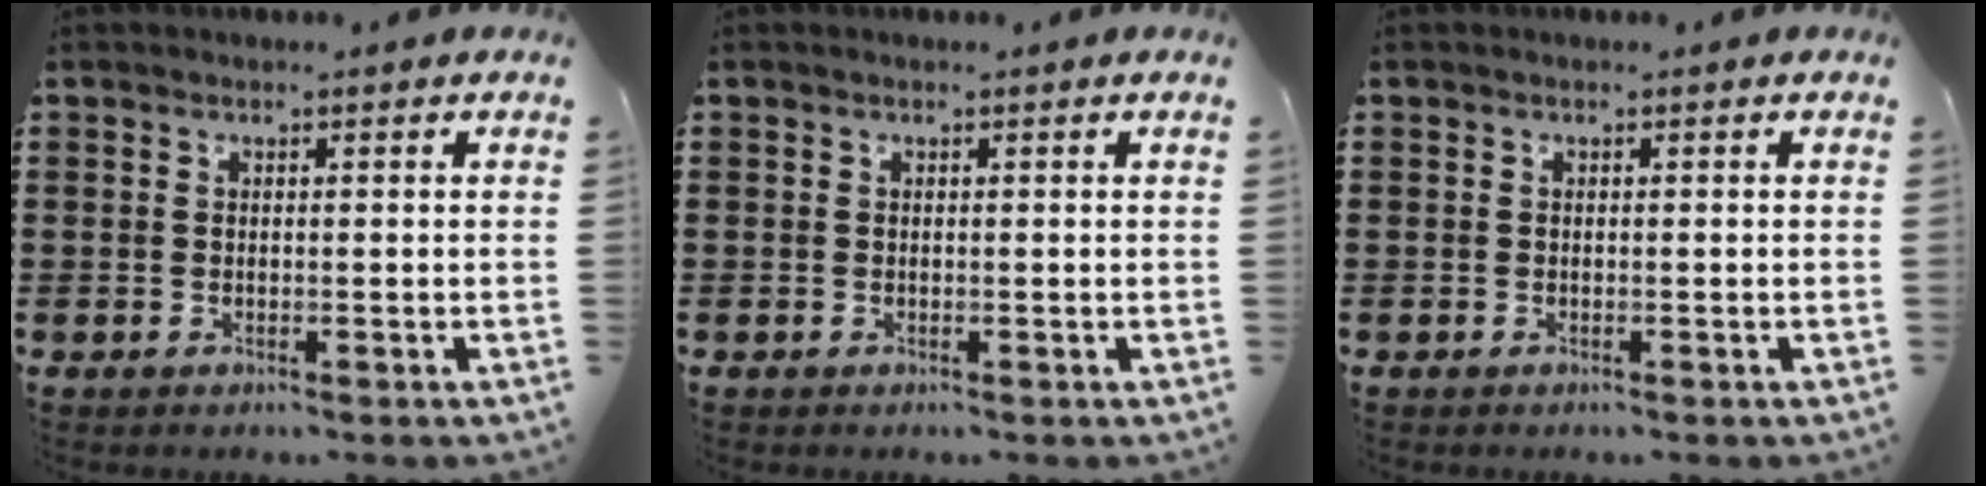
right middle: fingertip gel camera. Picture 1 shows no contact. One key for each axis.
{"total": 0.0}
{"total": 0.0}